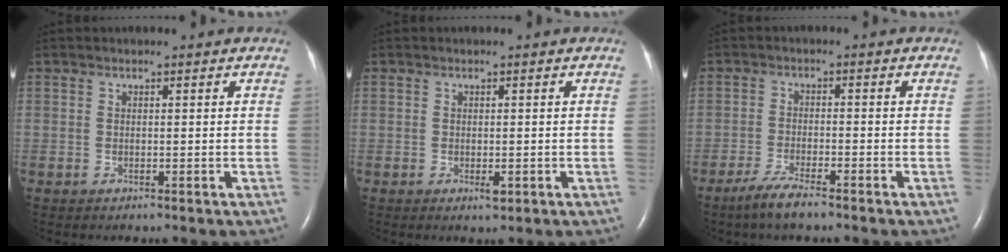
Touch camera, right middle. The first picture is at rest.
{"total": 1.2, "force": [-0.4, 0.4, 1.0], "torque": [-0.018, -0.003, -0.005]}
{"total": 4.6, "force": [-3.6, 0.3, 2.9], "torque": [-0.070, -0.011, -0.069]}